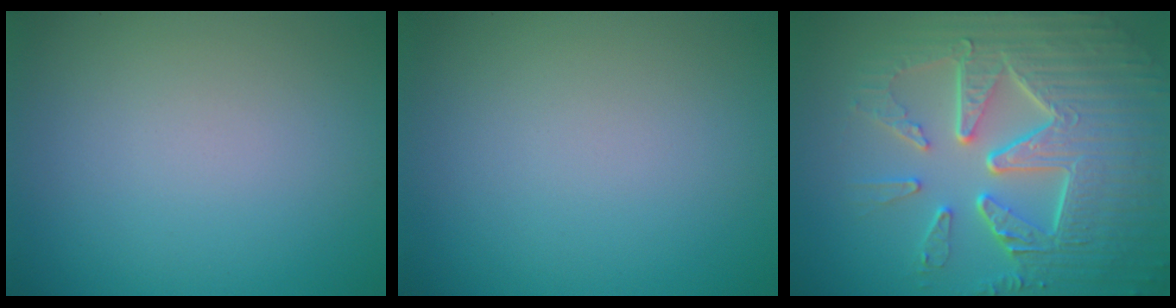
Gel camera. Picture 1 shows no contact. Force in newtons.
{"total": 0.0}
{"total": 9.7, "press": 6.5, "slide": 7.2}